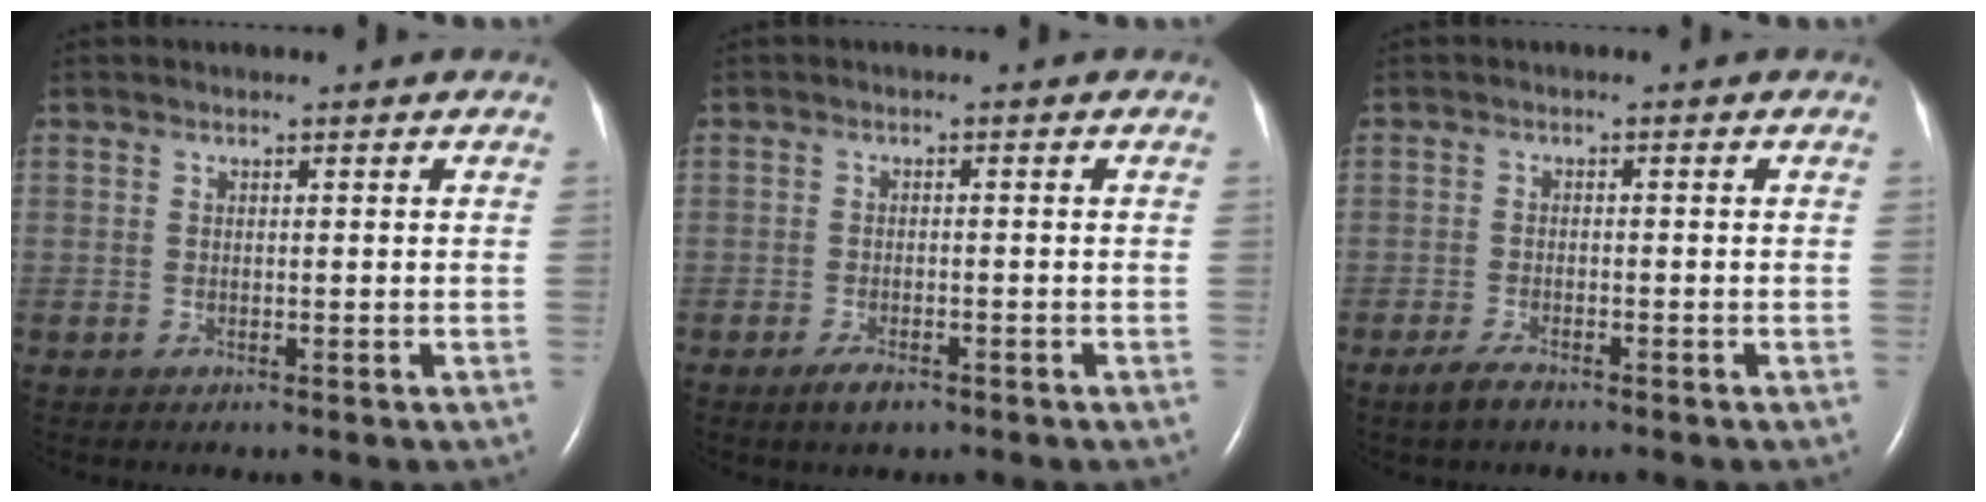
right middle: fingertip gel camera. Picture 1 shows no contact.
{"total": 2.6, "force": [-1.8, 0.9, 1.7], "torque": [-0.040, -0.004, -0.029]}
{"total": 2.4, "force": [-1.9, 0.6, 1.4], "torque": [-0.040, -0.005, -0.036]}